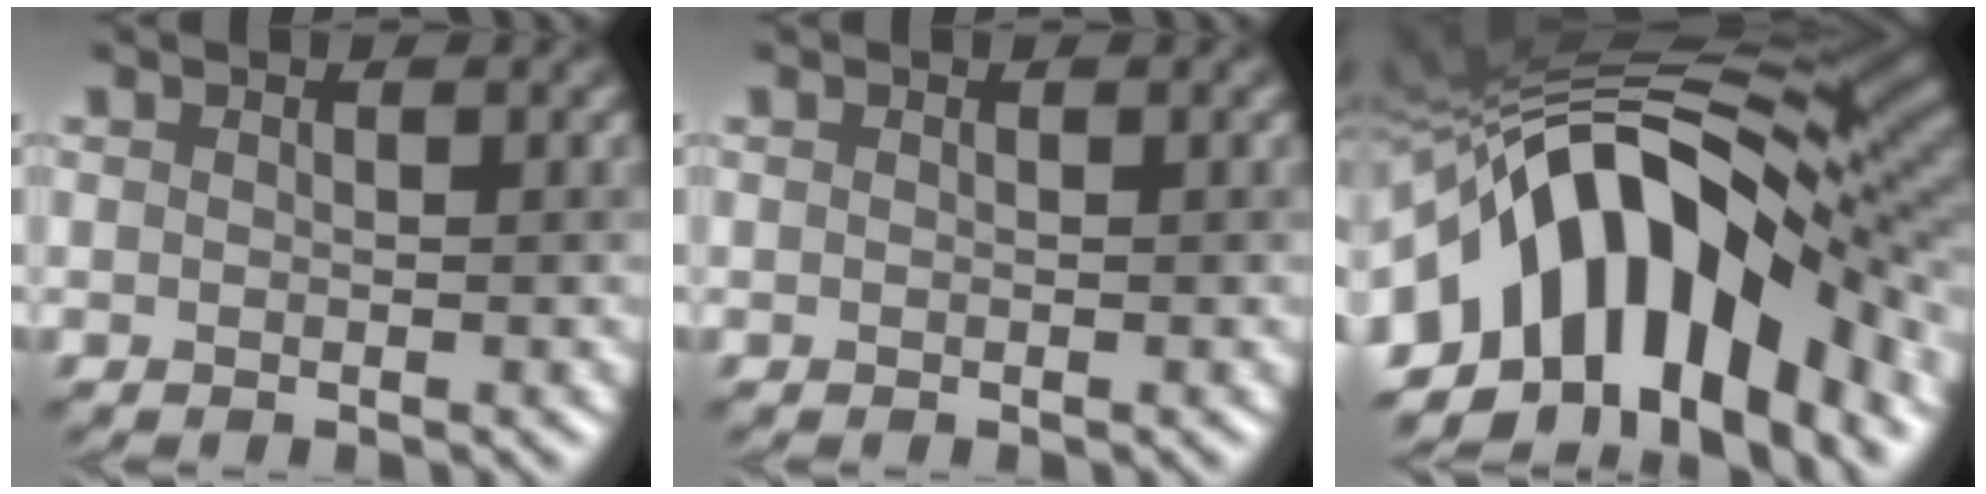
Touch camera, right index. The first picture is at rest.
{"total": 0.0}
{"total": 15.2, "force": [-4.0, 8.1, 12.3], "torque": [-0.184, 0.026, -0.082]}